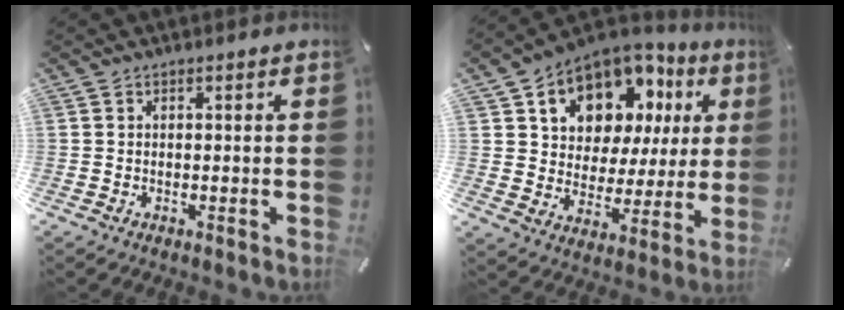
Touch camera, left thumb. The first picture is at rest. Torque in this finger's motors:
{"motor_torque": [2.53, 2.48, 2.19, -0.58, 0.22]}